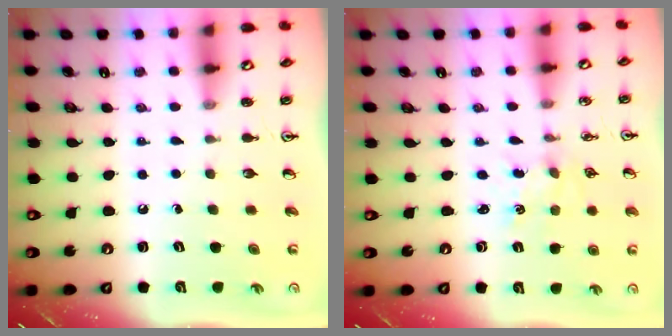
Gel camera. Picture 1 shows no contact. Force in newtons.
{"total": 0.7, "press": 0.7, "slide": 0.1}